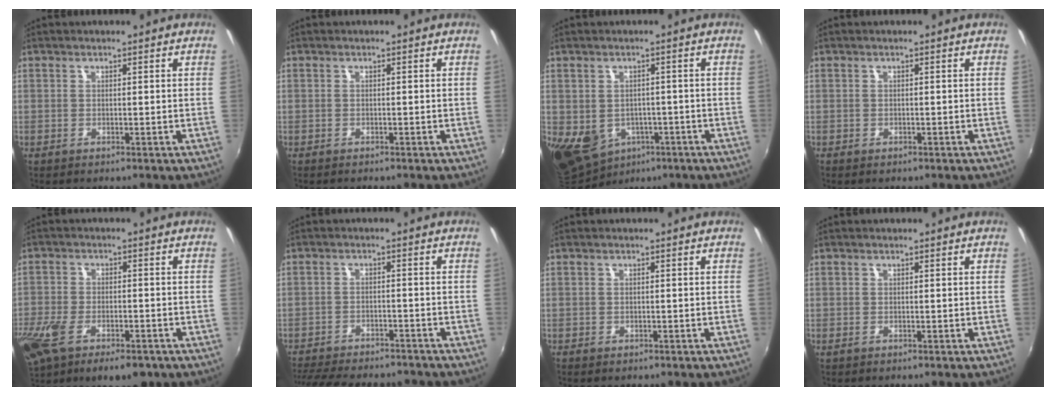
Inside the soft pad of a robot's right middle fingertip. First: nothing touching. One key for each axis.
{"total": 0.5, "fx": -0.5, "fy": 0.1, "fz": 0.1, "tx": -0.004, "ty": -0.001, "tz": -0.008}
{"total": 12.0, "fx": -4.3, "fy": 9.1, "fz": 6.4, "tx": -0.147, "ty": -0.030, "tz": -0.048}
{"total": 0.6, "fx": -0.5, "fy": 0.4, "fz": 0.2, "tx": -0.005, "ty": -0.001, "tz": -0.006}
{"total": 17.4, "fx": -9.7, "fy": 8.7, "fz": 11.6, "tx": -0.280, "ty": -0.057, "tz": -0.160}
{"total": 16.2, "fx": -13.9, "fy": 4.8, "fz": 6.8, "tx": -0.152, "ty": -0.019, "tz": -0.198}
{"total": 0.8, "fx": -0.6, "fy": 0.6, "fz": 0.3, "tx": -0.007, "ty": -0.001, "tz": -0.006}
{"total": 0.6, "fx": -0.2, "fy": 0.4, "fz": 0.5, "tx": -0.011, "ty": -0.002, "tz": -0.003}